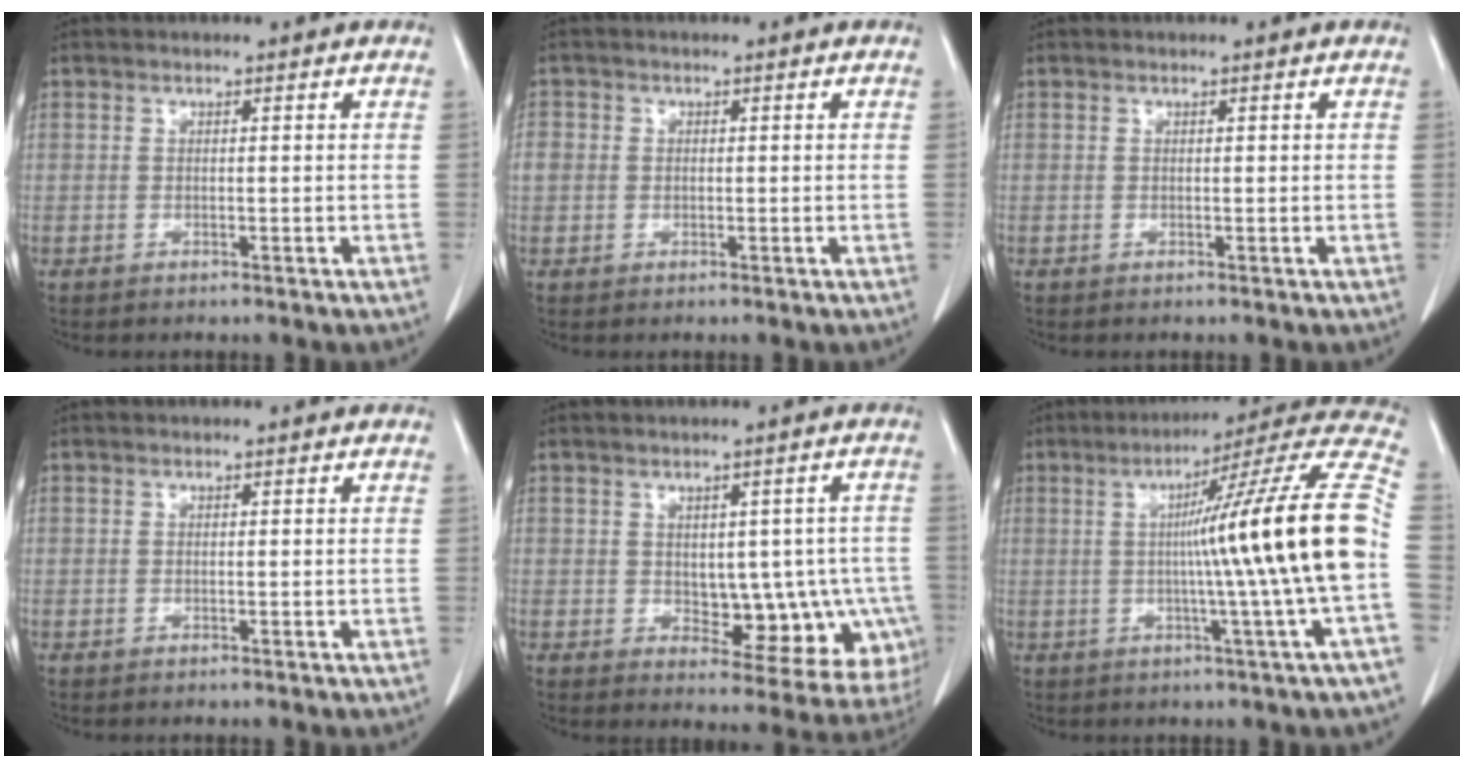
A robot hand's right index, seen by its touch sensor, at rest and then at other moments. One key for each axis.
{"total": 3.5, "fx": 0.1, "fy": 3.3, "fz": 1.2, "tx": -0.034, "ty": 0.016, "tz": 0.006}
{"total": 0.0}
{"total": 0.0}
{"total": 10.7, "fx": -1.7, "fy": 6.1, "fz": 8.7, "tx": -0.081, "ty": 0.016, "tz": -0.002}
{"total": 20.1, "fx": -0.7, "fy": -2.8, "fz": 19.9, "tx": -0.245, "ty": 0.013, "tz": -0.027}